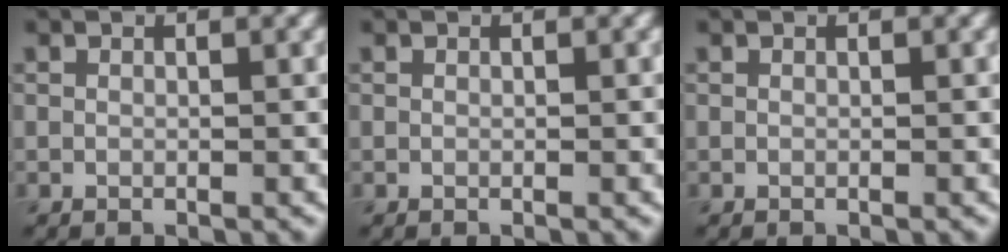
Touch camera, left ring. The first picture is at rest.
{"total": 0.0}
{"total": 0.0}